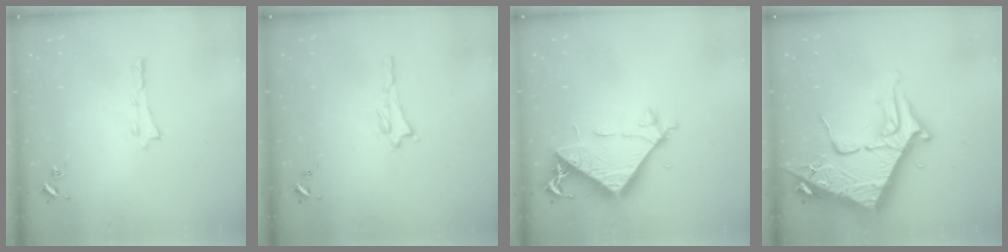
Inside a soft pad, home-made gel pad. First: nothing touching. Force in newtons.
{"total": 0.8, "press": 0.8, "slide": 0.2}
{"total": 8.5, "press": 8.5, "slide": 0.7}
{"total": 12.0, "press": 11.9, "slide": 1.4}